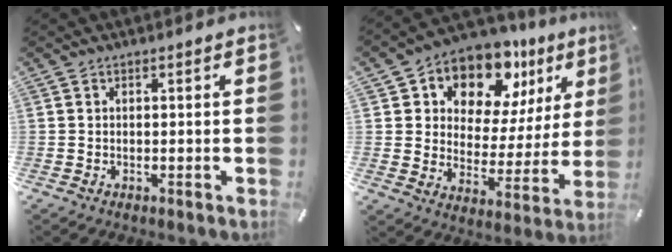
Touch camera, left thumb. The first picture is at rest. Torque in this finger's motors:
{"motor_torque": [0.80, 0.82, 1.75, -1.02, 0.11]}